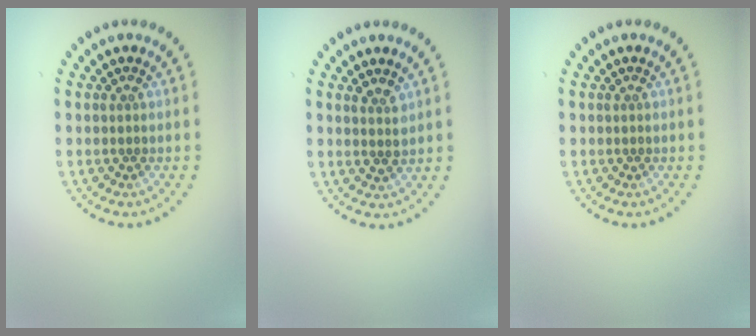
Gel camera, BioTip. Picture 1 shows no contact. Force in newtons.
{"total": 1.4, "press": 1.2, "slide": 0.6}
{"total": 0.0}